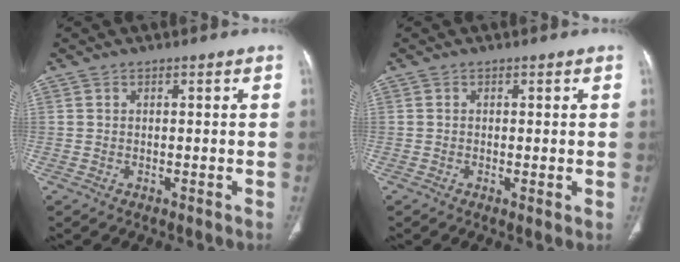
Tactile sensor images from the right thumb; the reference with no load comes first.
{"total": 1.1, "force": [-0.1, 0.2, 1.1], "torque": [-0.025, -0.007, -0.004]}